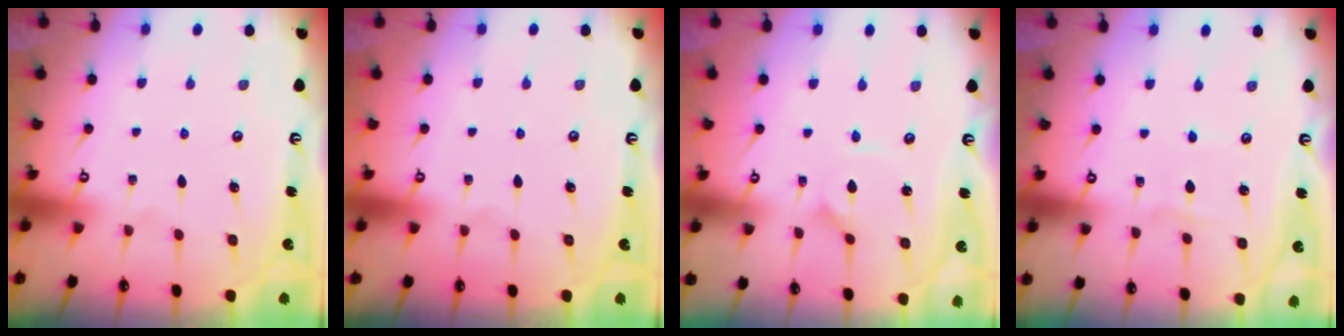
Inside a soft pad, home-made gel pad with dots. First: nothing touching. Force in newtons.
{"total": 0.0}
{"total": 1.2, "press": 1.2, "slide": 0.2}
{"total": 1.5, "press": 1.4, "slide": 0.2}